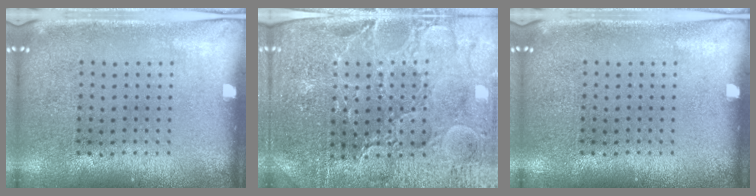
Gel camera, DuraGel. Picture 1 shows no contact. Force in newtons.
{"total": 4.3, "press": 4.1, "slide": 1.3}
{"total": 0.0}